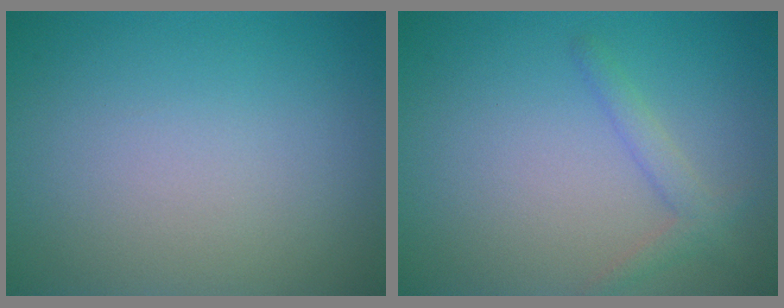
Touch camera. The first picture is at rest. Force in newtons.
{"total": 1.8, "press": 1.7, "slide": 0.1}